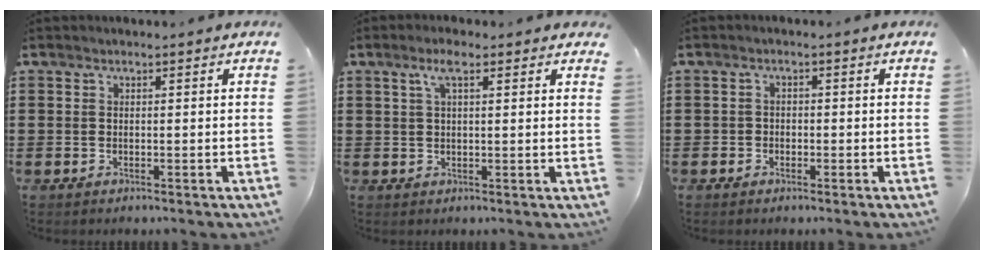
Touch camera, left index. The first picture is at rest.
{"total": 3.9, "force": [2.2, 0.8, 3.0], "torque": [-0.058, 0.000, 0.037]}
{"total": 1.2, "force": [-0.7, 0.9, 0.1], "torque": [-0.007, 0.002, -0.017]}